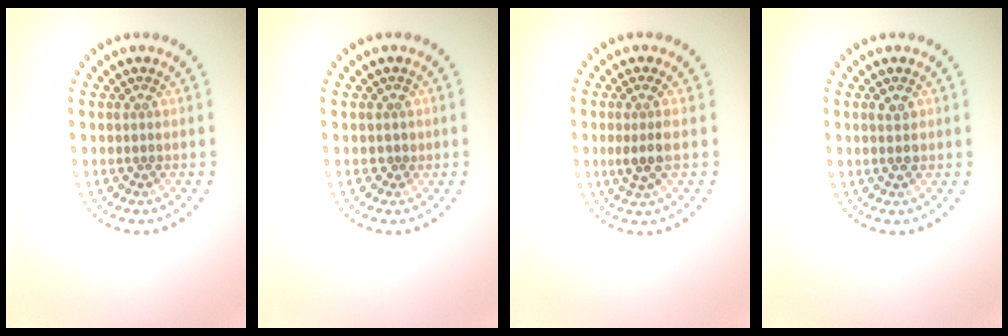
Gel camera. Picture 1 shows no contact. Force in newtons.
{"total": 0.6, "press": 0.4, "slide": 0.5}
{"total": 2.2, "press": 1.8, "slide": 1.4}
{"total": 1.5, "press": 1.5, "slide": 0.0}